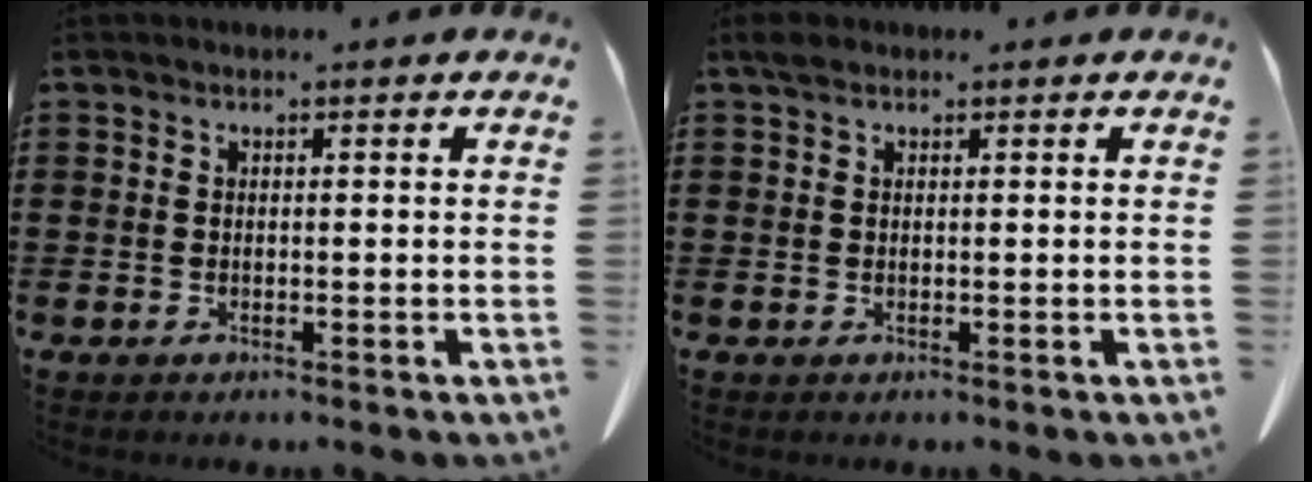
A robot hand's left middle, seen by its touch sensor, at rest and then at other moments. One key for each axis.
{"total": 1.1, "fx": 0.6, "fy": 0.7, "fz": 0.5, "tx": -0.014, "ty": 0.004, "tz": 0.012}